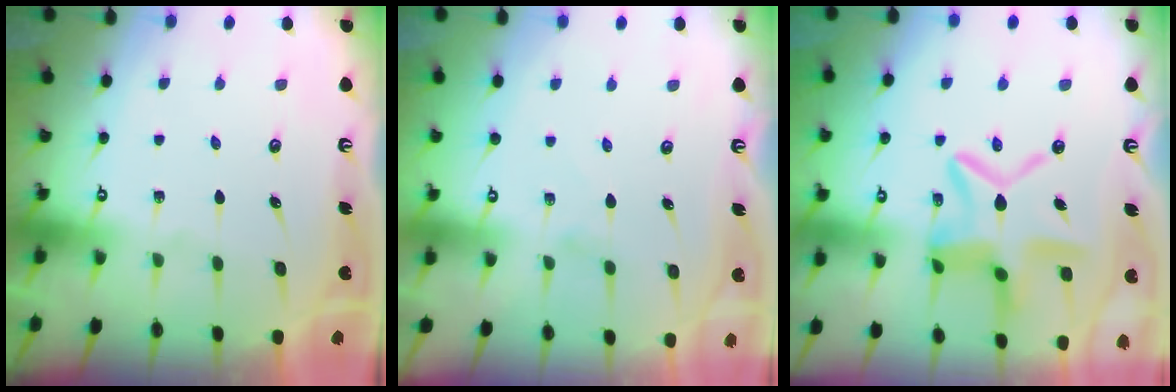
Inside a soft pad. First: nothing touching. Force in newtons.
{"total": 0.8, "press": 0.8, "slide": 0.1}
{"total": 16.3, "press": 16.2, "slide": 1.5}